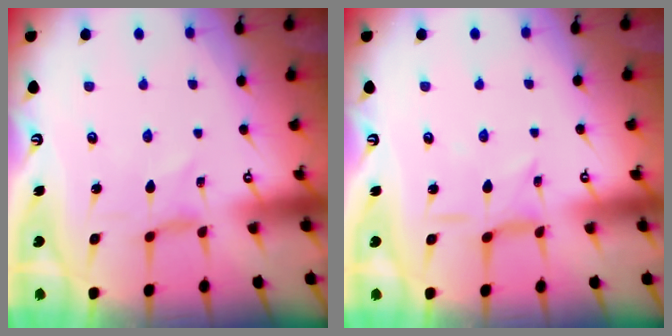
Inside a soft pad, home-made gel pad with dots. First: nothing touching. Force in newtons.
{"total": 3.1, "press": 3.1, "slide": 0.1}